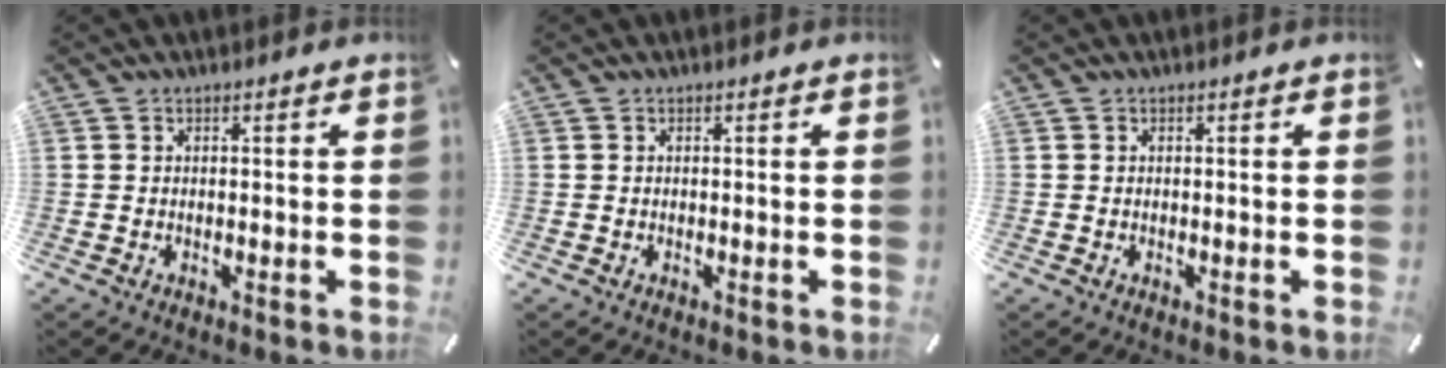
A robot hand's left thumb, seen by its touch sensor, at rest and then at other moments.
{"total": 0.0}
{"total": 0.0}